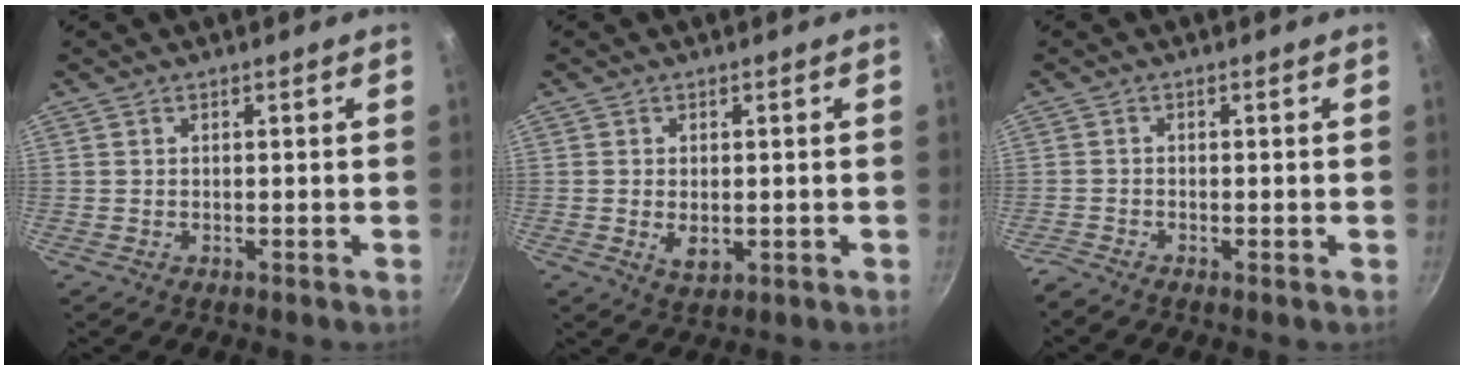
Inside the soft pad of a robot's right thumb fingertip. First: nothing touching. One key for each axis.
{"total": 3.6, "fx": -0.4, "fy": 2.3, "fz": 2.8, "tx": -0.046, "ty": -0.010, "tz": -0.001}
{"total": 1.5, "fx": -1.2, "fy": 0.2, "fz": 0.8, "tx": -0.031, "ty": 0.005, "tz": -0.031}